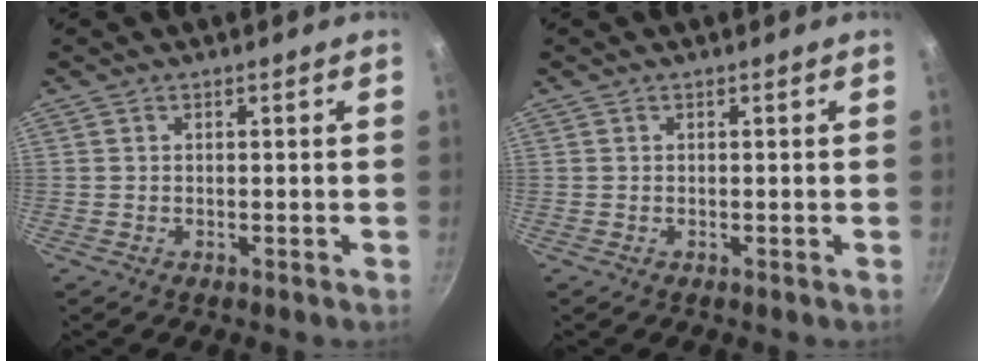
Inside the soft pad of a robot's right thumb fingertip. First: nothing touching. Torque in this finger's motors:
{"motor_torque": [0.00, 0.00, 0.08, -0.08, 0.00]}